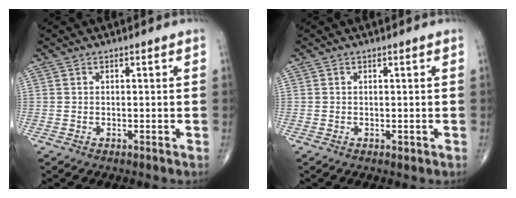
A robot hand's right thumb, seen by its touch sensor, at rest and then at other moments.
{"total": 0.7, "force": [-0.3, 0.4, 0.5], "torque": [-0.007, -0.001, -0.004]}